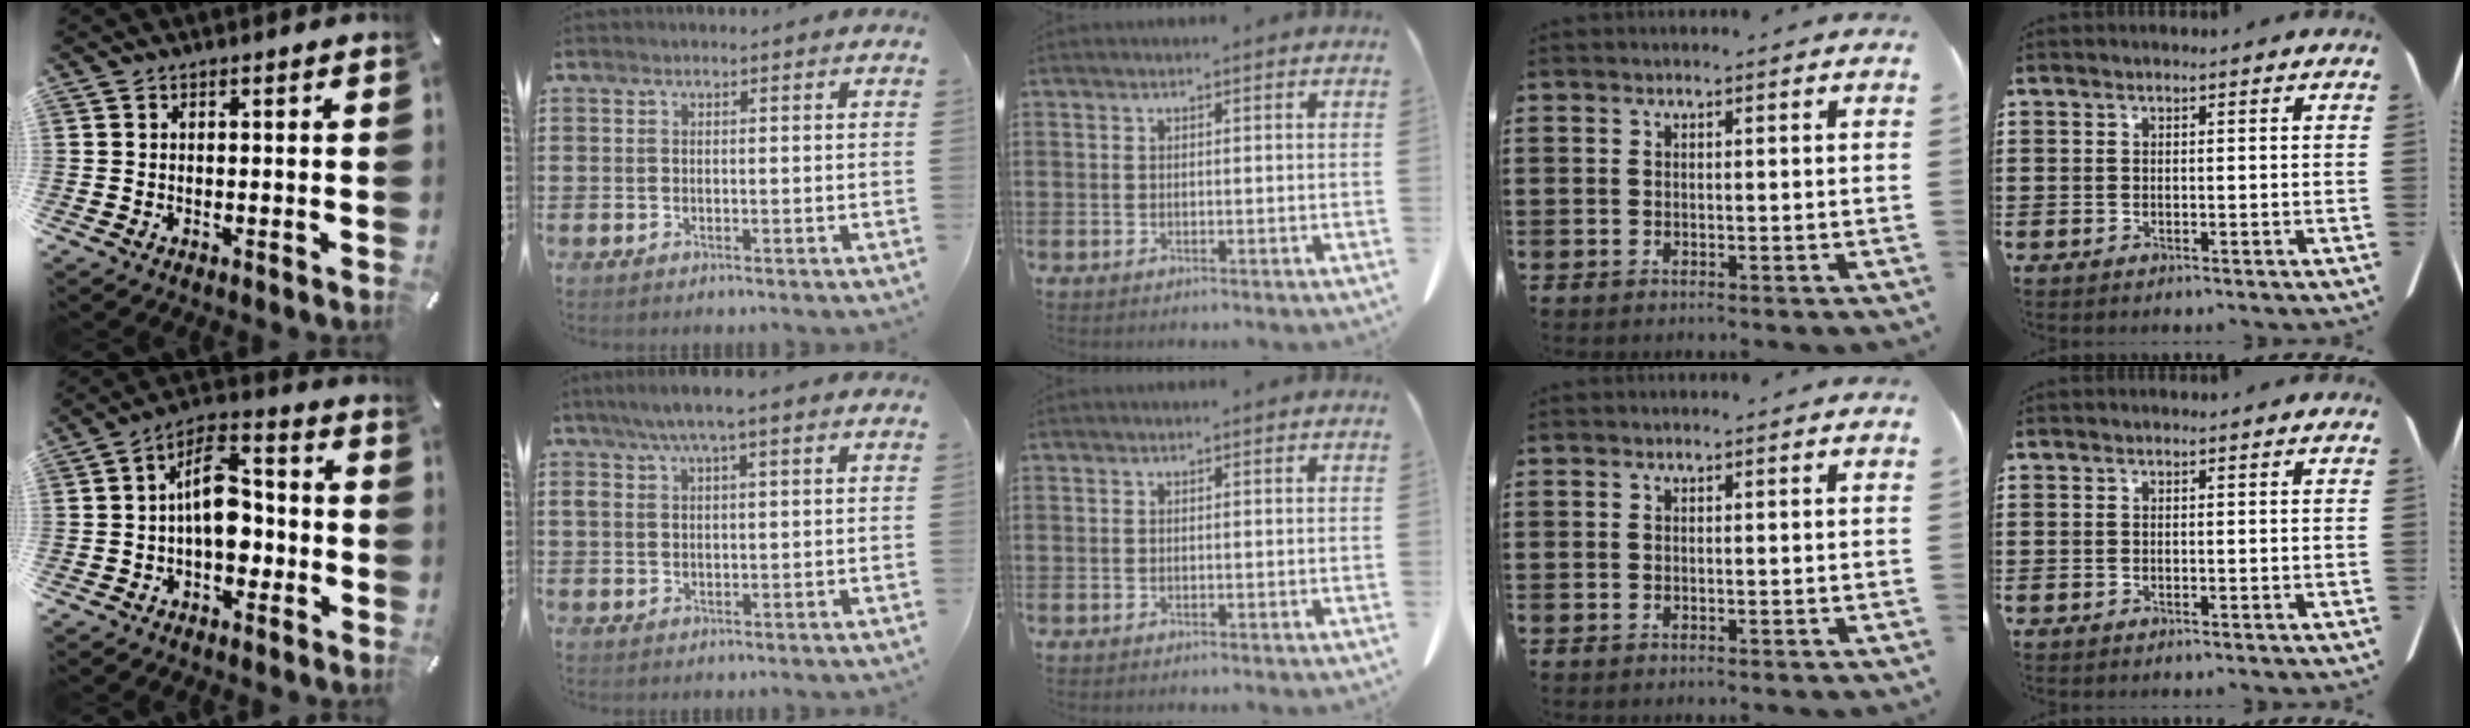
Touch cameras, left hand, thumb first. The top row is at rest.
{"thumb": {"total": 11.7, "force": [-1.6, 7.4, 8.9], "torque": [-0.155, 0.010, -0.027]}, "index": {"total": 4.2, "force": [1.9, 1.2, 3.5], "torque": [-0.071, 0.008, 0.031]}}